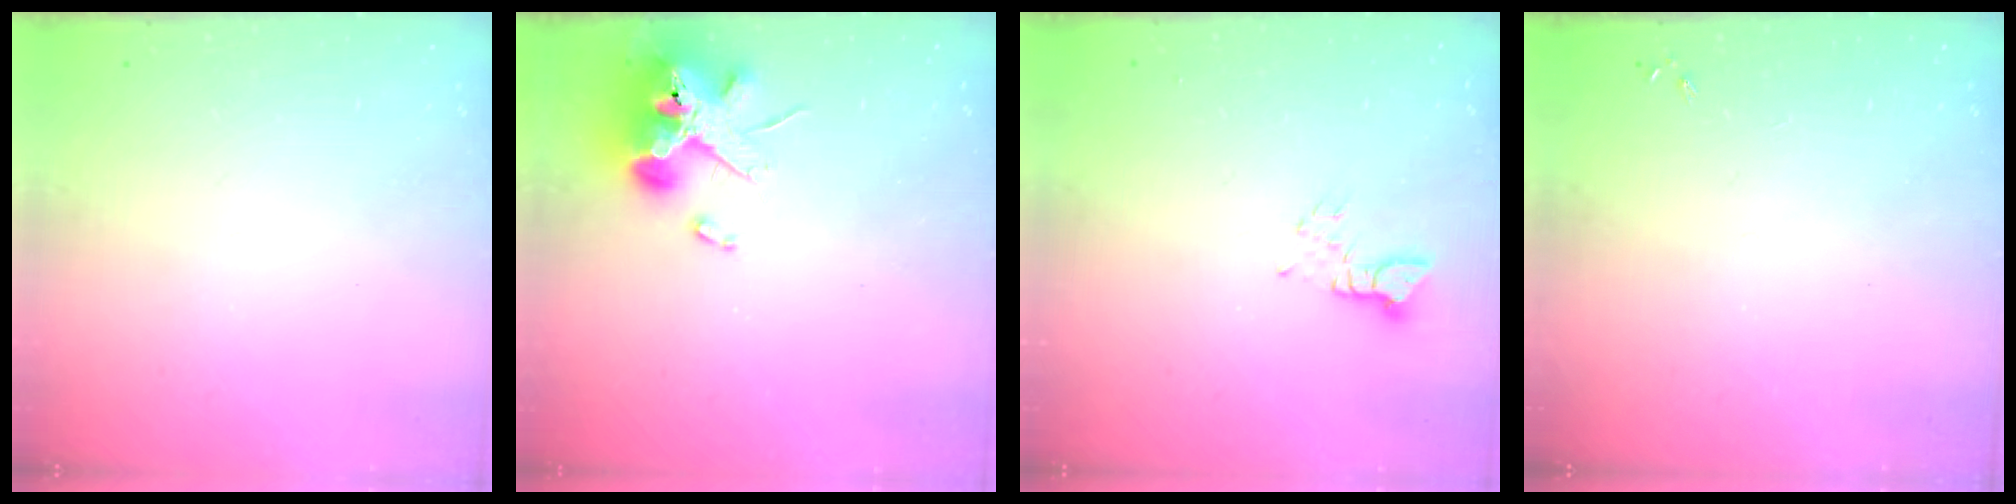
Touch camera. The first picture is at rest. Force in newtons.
{"total": 13.3, "press": 13.1, "slide": 2.1}
{"total": 2.2, "press": 2.2, "slide": 0.2}
{"total": 0.0}